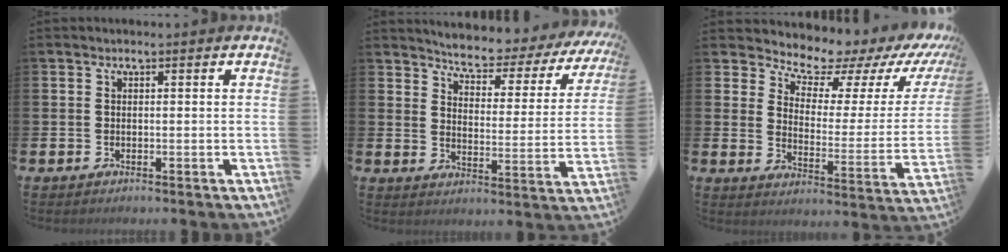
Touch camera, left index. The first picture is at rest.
{"total": 4.9, "force": [4.8, 0.9, 1.0], "torque": [-0.044, -0.043, 0.073]}
{"total": 7.7, "force": [6.9, 2.8, 2.1], "torque": [-0.063, -0.059, 0.113]}